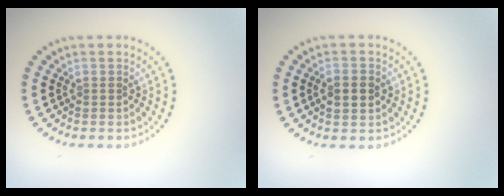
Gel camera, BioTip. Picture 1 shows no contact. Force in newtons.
{"total": 2.2, "press": 2.2, "slide": 0.2}